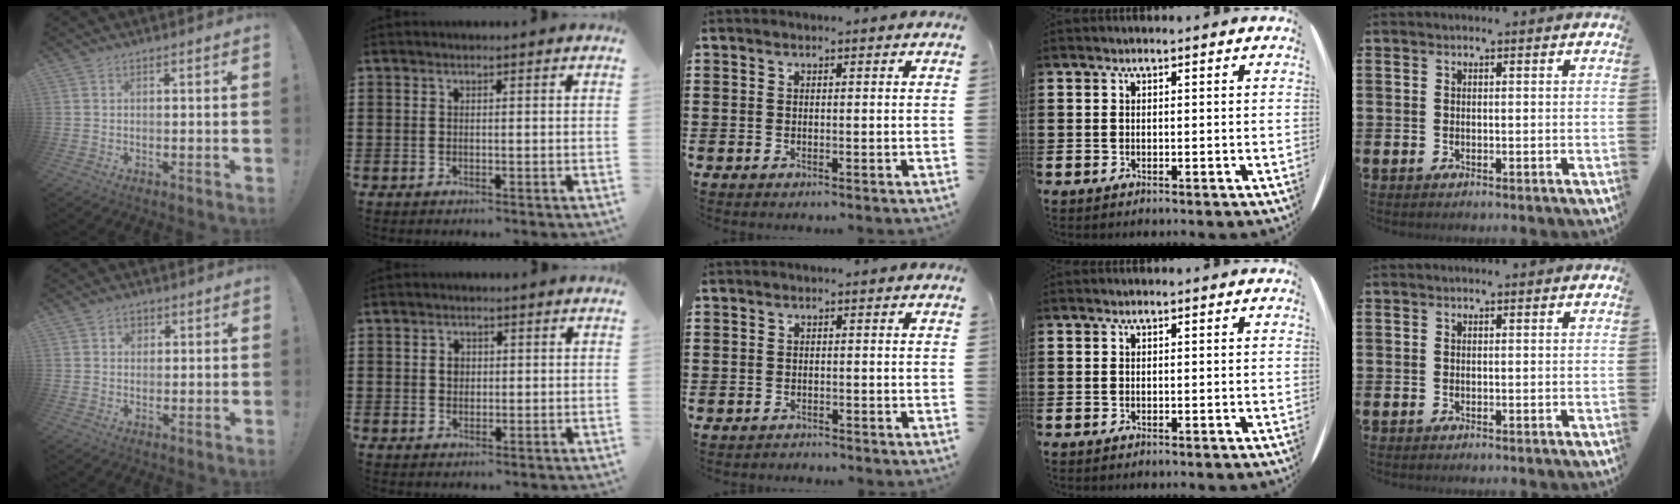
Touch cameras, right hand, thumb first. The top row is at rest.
{"thumb": {"total": 2.6, "force": [0.8, 2.3, 1.1], "torque": [-0.009, -0.003, 0.012]}, "index": {"total": 1.7, "force": [0.3, 1.4, 1.0], "torque": [-0.022, 0.008, 0.004]}, "middle": {"total": 0.9, "force": [-0.8, 0.3, -0.1], "torque": [0.000, 0.003, -0.019]}}